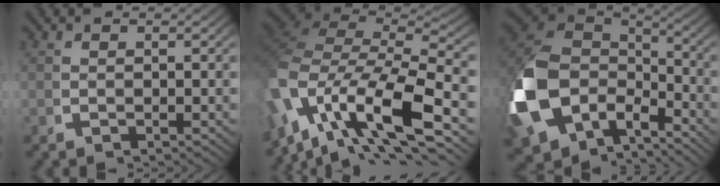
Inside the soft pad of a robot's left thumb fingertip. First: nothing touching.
{"total": 17.3, "force": [1.2, 11.5, 13.0], "torque": [-0.263, -0.033, 0.023]}
{"total": 17.2, "force": [-2.6, 12.9, 11.2], "torque": [-0.318, -0.077, -0.011]}